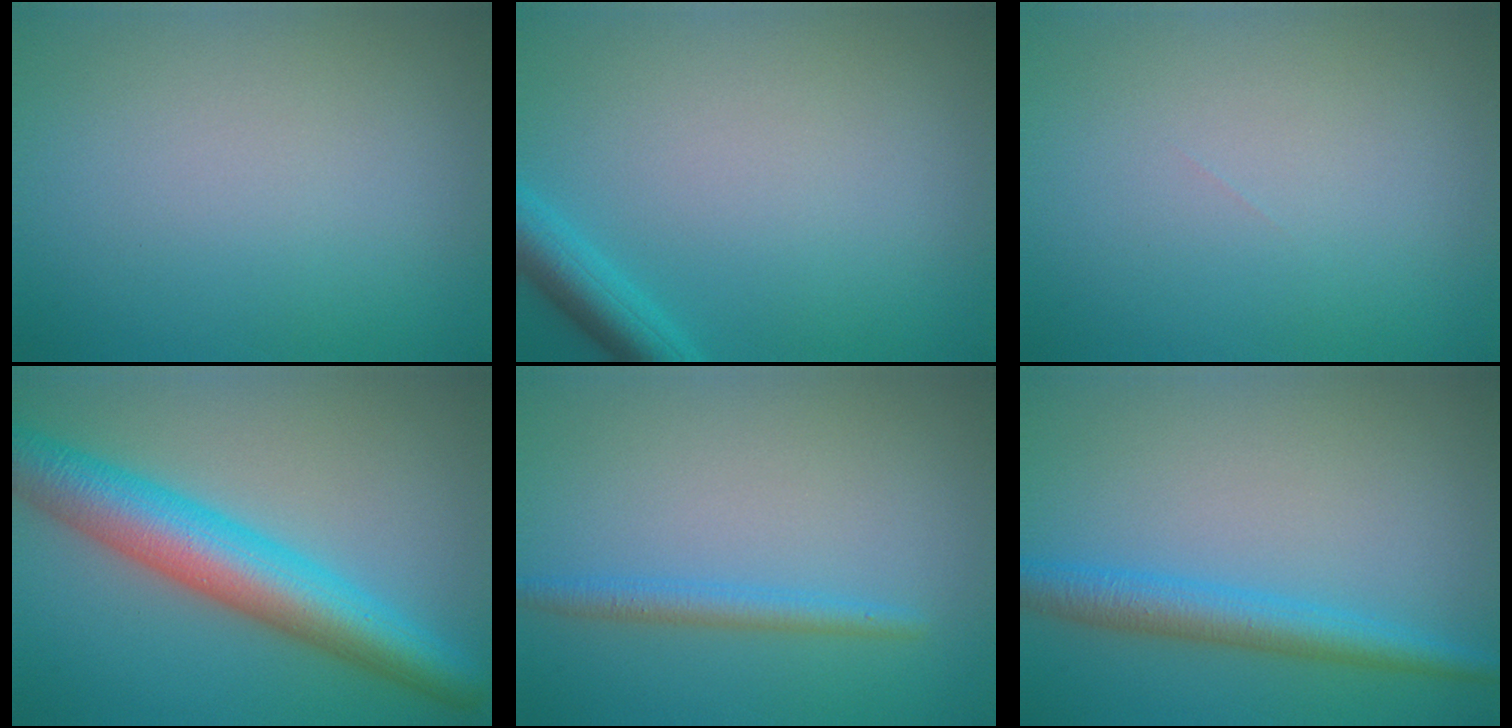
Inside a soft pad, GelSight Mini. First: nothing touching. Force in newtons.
{"total": 2.9, "press": 2.9, "slide": 0.2}
{"total": 0.0}
{"total": 8.6, "press": 8.6, "slide": 0.2}
{"total": 1.9, "press": 1.9, "slide": 0.2}
{"total": 3.9, "press": 3.9, "slide": 0.1}